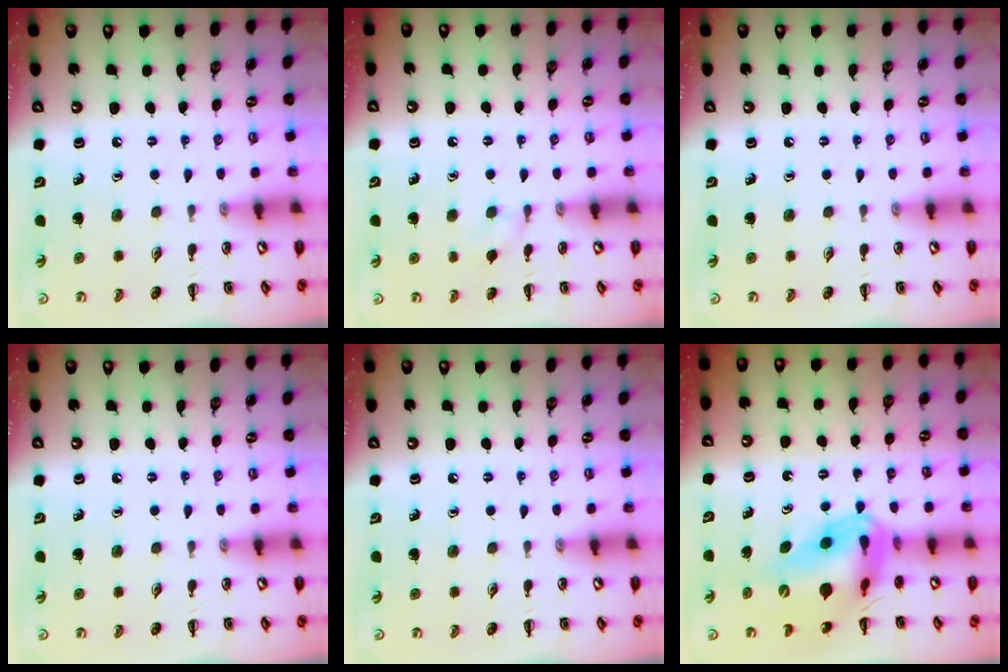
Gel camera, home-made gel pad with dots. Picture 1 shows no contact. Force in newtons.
{"total": 5.3, "press": 4.9, "slide": 2.0}
{"total": 0.0}
{"total": 0.0}
{"total": 0.0}
{"total": 15.5, "press": 14.8, "slide": 4.5}